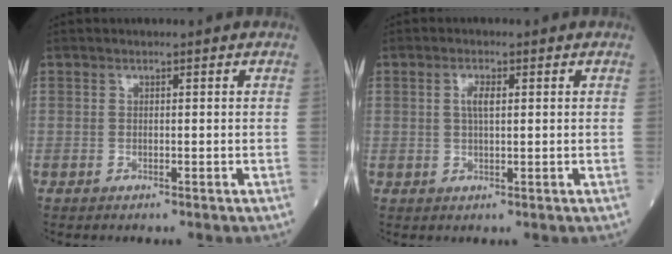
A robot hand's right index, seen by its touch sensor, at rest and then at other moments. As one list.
[{"total": 2.4, "force": [0.6, 0.6, 2.3], "torque": [-0.050, 0.002, 0.011]}]